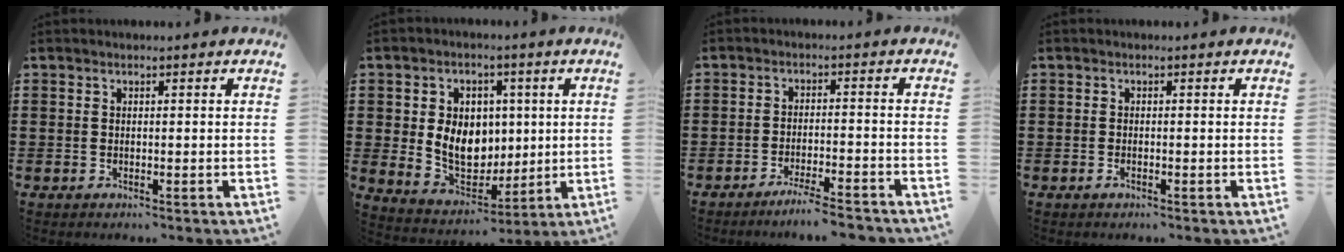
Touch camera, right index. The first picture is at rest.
{"total": 8.9, "force": [0.7, 7.1, 5.4], "torque": [-0.104, 0.011, 0.014]}
{"total": 4.3, "force": [-3.9, -0.2, 1.8], "torque": [-0.037, -0.007, -0.075]}
{"total": 0.7, "force": [-0.4, 0.2, 0.5], "torque": [-0.011, -0.005, -0.007]}